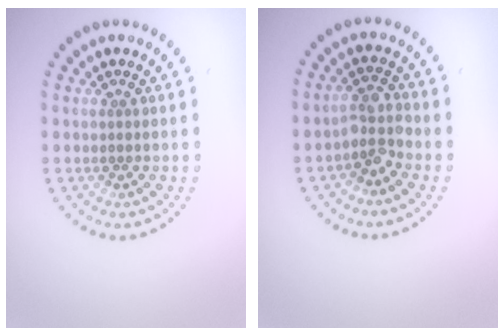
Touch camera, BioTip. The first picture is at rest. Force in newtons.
{"total": 2.6, "press": 2.2, "slide": 1.5}